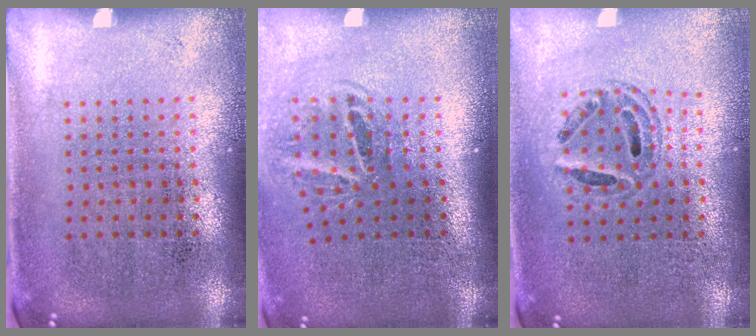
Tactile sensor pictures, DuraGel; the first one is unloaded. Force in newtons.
{"total": 1.8, "press": 1.2, "slide": 1.4}
{"total": 0.8, "press": 0.7, "slide": 0.2}